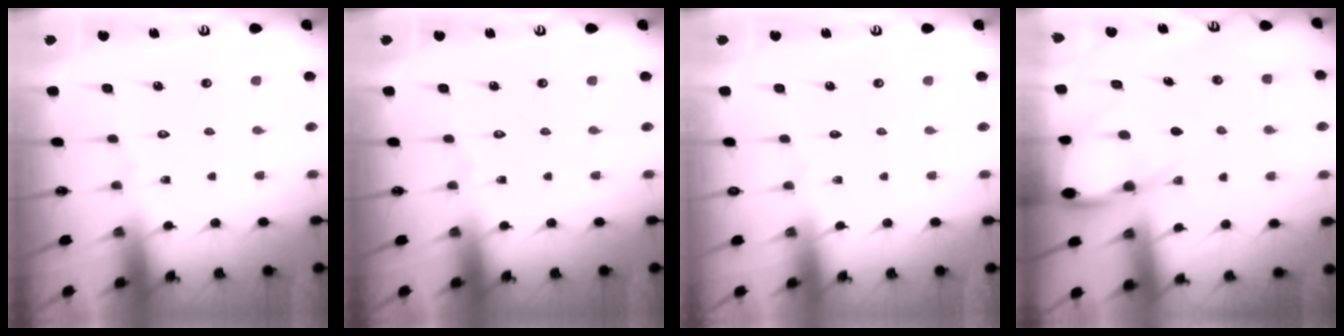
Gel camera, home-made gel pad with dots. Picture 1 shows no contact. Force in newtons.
{"total": 0.0}
{"total": 0.0}
{"total": 6.5, "press": 6.5, "slide": 0.7}